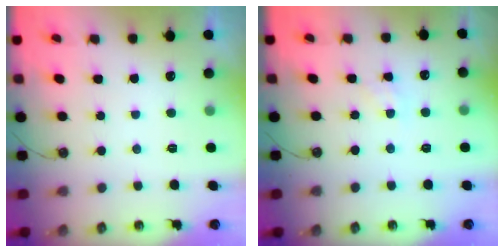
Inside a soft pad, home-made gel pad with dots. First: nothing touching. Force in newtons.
{"total": 2.8, "press": 2.8, "slide": 0.5}